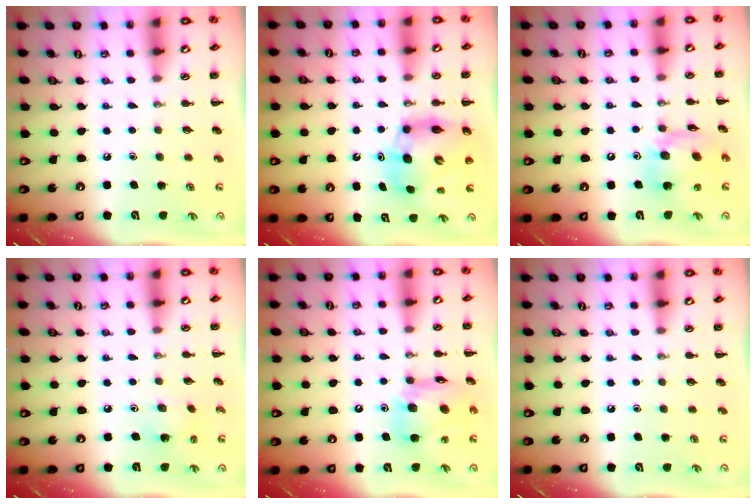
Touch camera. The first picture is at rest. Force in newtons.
{"total": 9.9, "press": 9.5, "slide": 2.8}
{"total": 14.4, "press": 14.2, "slide": 2.2}
{"total": 2.2, "press": 2.1, "slide": 0.7}
{"total": 14.6, "press": 14.1, "slide": 3.8}
{"total": 0.0}